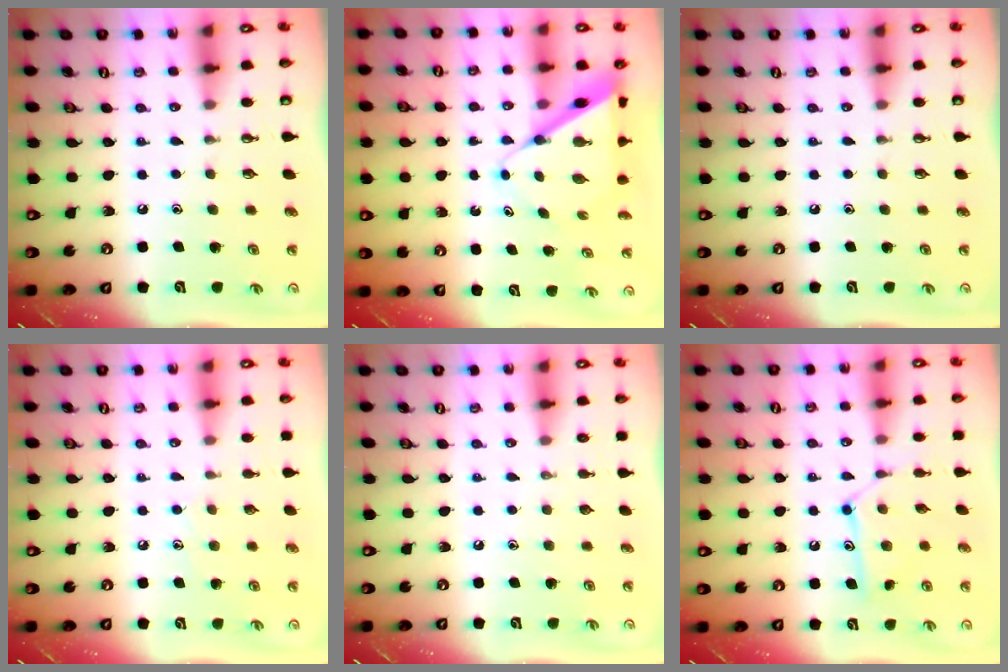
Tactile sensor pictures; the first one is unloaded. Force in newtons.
{"total": 8.9, "press": 8.9, "slide": 0.5}
{"total": 0.0}
{"total": 5.3, "press": 5.2, "slide": 0.5}
{"total": 0.0}
{"total": 11.8, "press": 11.8, "slide": 0.2}